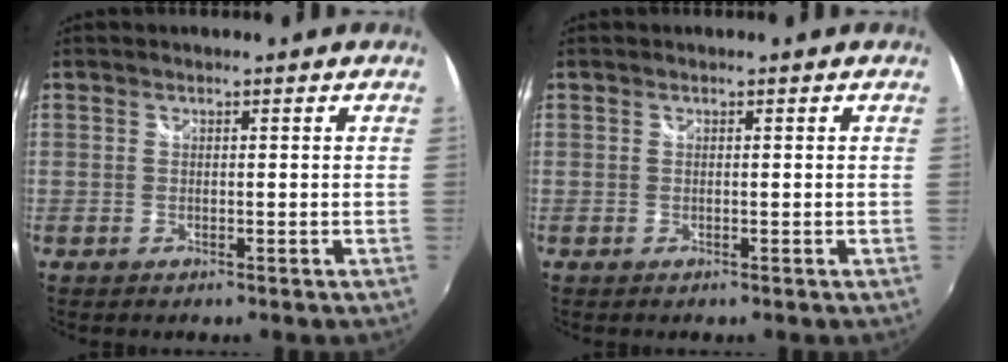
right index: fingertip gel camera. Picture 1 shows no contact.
{"total": 0.0}